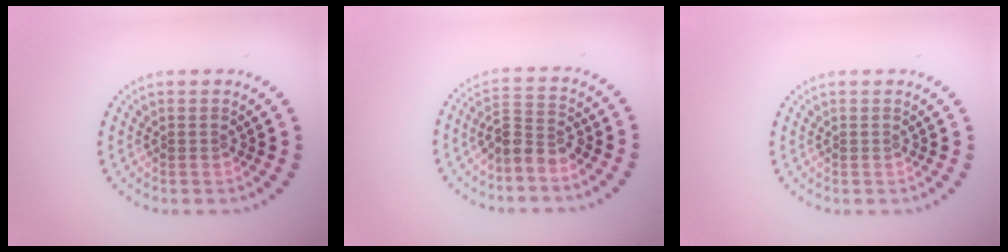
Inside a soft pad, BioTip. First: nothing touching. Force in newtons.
{"total": 3.0, "press": 2.6, "slide": 1.5}
{"total": 0.0}